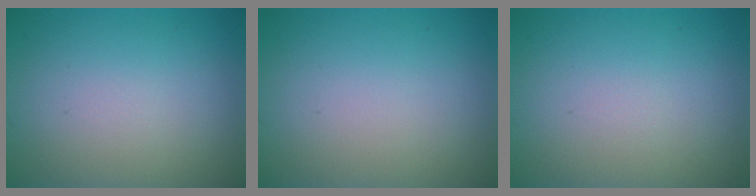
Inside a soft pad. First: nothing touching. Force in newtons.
{"total": 0.0}
{"total": 0.0}